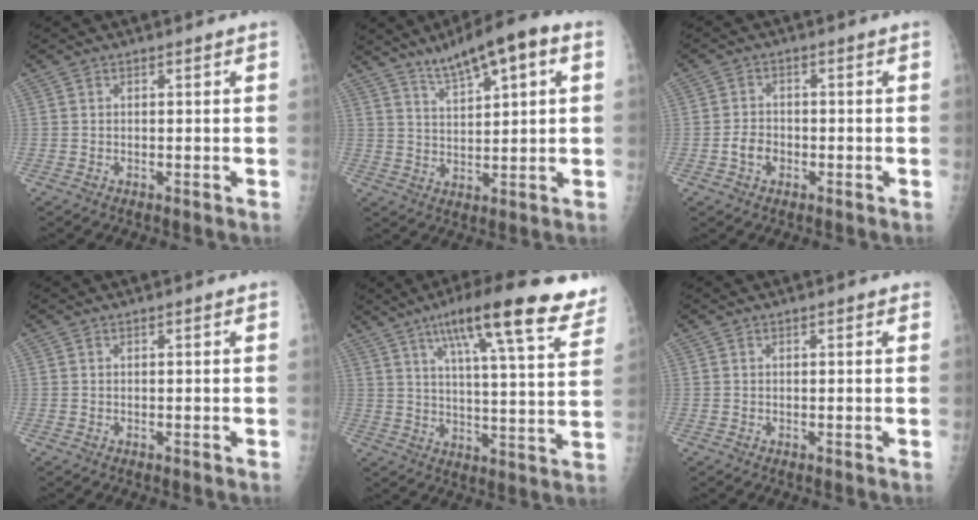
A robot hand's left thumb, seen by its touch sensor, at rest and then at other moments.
{"total": 10.6, "force": [5.8, 2.7, 8.5], "torque": [-0.123, -0.006, 0.093]}
{"total": 3.5, "force": [-1.4, 2.7, 1.8], "torque": [-0.022, 0.013, -0.025]}
{"total": 0.0}
{"total": 21.4, "force": [13.8, 3.8, 15.9], "torque": [-0.214, -0.036, 0.190]}
{"total": 0.8, "force": [0.5, 0.3, 0.6], "torque": [-0.010, -0.001, 0.004]}